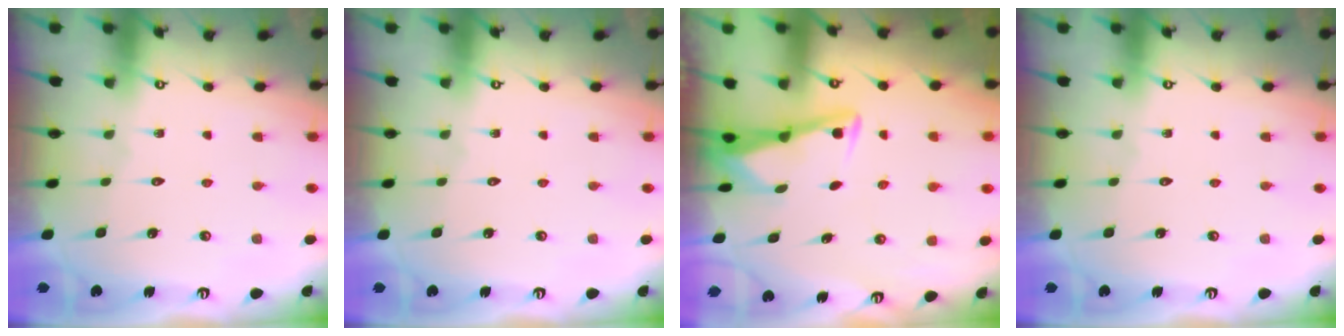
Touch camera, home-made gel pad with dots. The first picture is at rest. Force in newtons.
{"total": 0.0}
{"total": 3.1, "press": 3.1, "slide": 0.3}
{"total": 0.0}